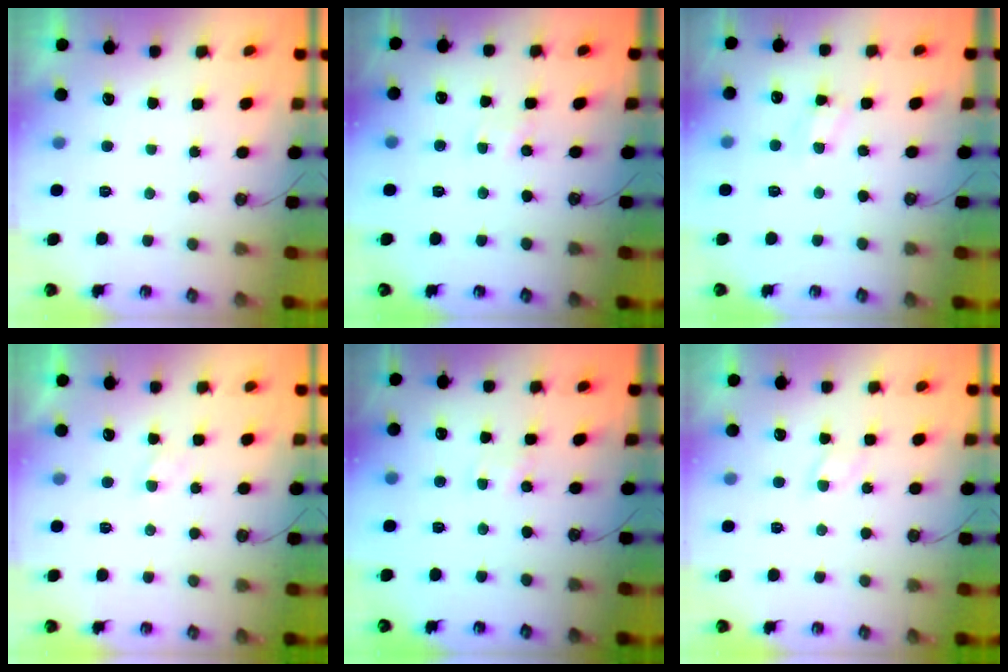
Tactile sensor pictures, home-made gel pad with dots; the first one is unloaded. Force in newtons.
{"total": 2.0, "press": 2.0, "slide": 0.3}
{"total": 3.7, "press": 3.7, "slide": 0.5}
{"total": 1.4, "press": 1.4, "slide": 0.3}
{"total": 2.0, "press": 2.0, "slide": 0.3}
{"total": 4.8, "press": 4.7, "slide": 0.6}